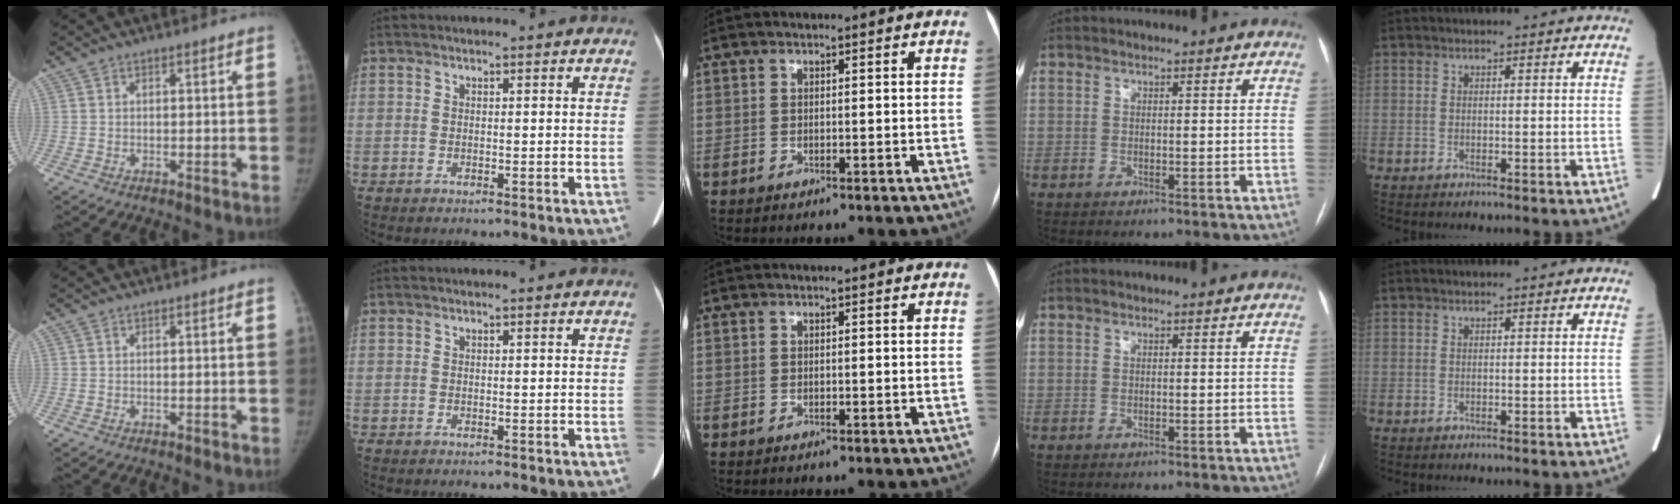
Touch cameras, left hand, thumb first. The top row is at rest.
{}